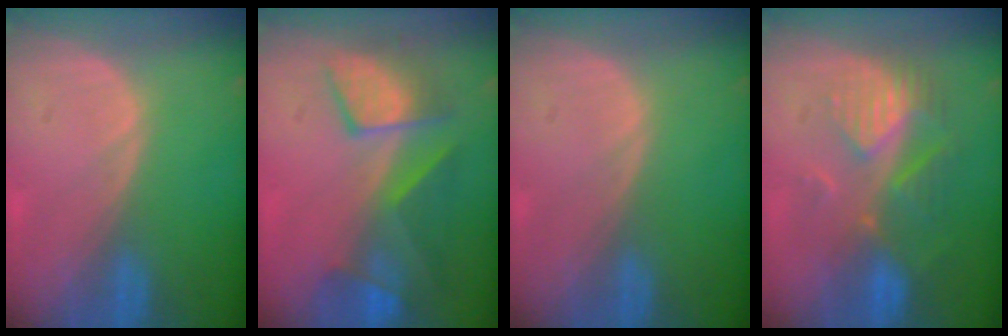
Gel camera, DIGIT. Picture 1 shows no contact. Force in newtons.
{"total": 8.8, "press": 8.2, "slide": 3.2}
{"total": 0.0}
{"total": 8.7, "press": 7.8, "slide": 4.0}